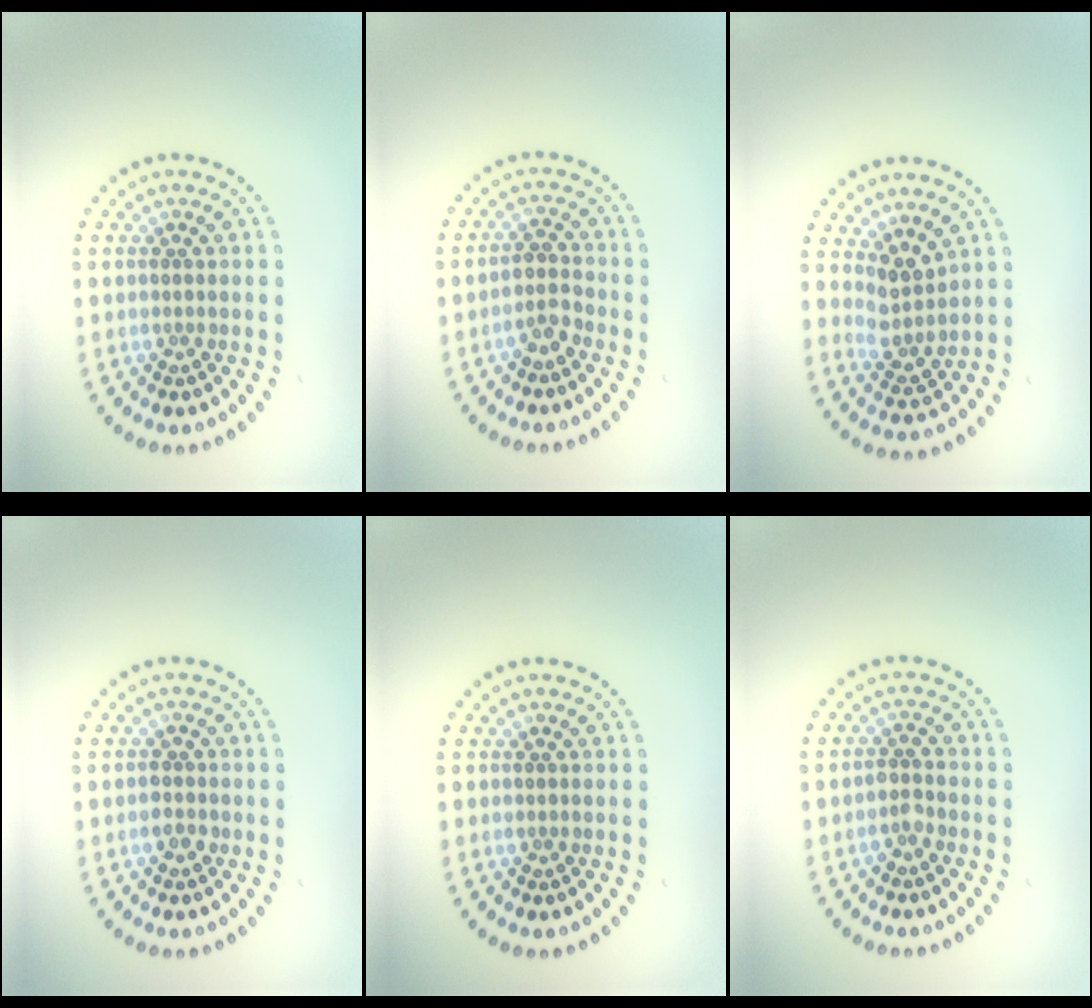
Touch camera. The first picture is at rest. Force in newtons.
{"total": 1.9, "press": 1.5, "slide": 1.2}
{"total": 2.7, "press": 2.1, "slide": 1.7}
{"total": 1.4, "press": 1.3, "slide": 0.3}
{"total": 0.0}
{"total": 1.1, "press": 1.0, "slide": 0.4}